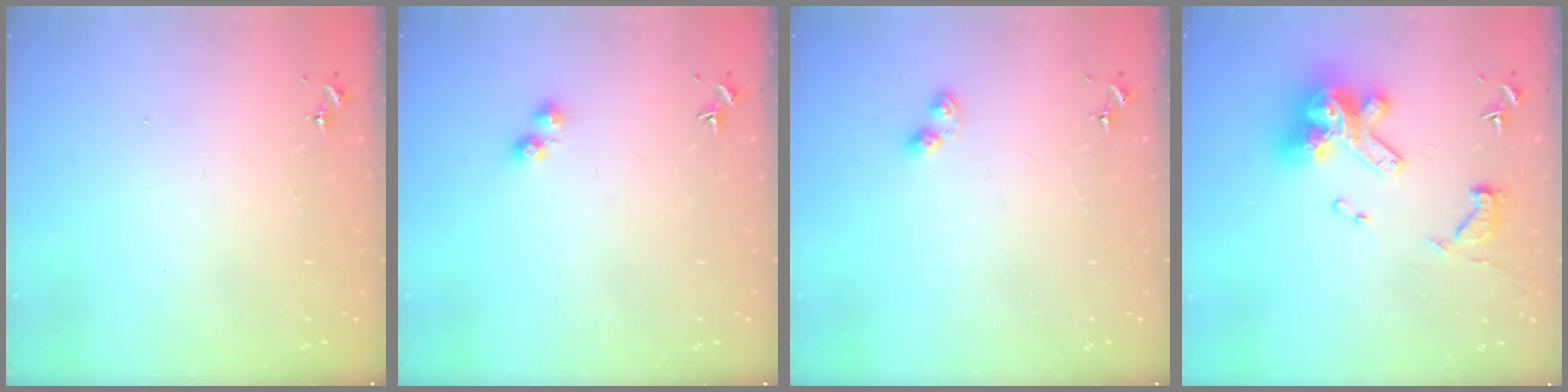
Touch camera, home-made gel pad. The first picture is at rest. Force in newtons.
{"total": 2.2, "press": 2.2, "slide": 0.6}
{"total": 3.8, "press": 3.7, "slide": 1.1}
{"total": 17.6, "press": 17.5, "slide": 1.6}